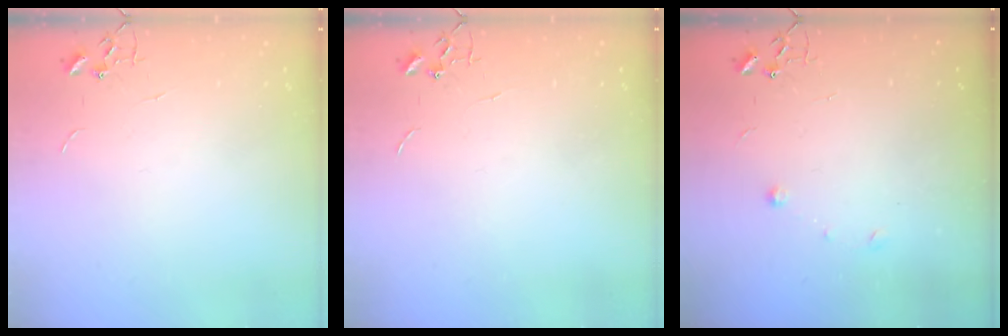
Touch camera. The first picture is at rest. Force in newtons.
{"total": 0.0}
{"total": 5.0, "press": 4.9, "slide": 0.8}